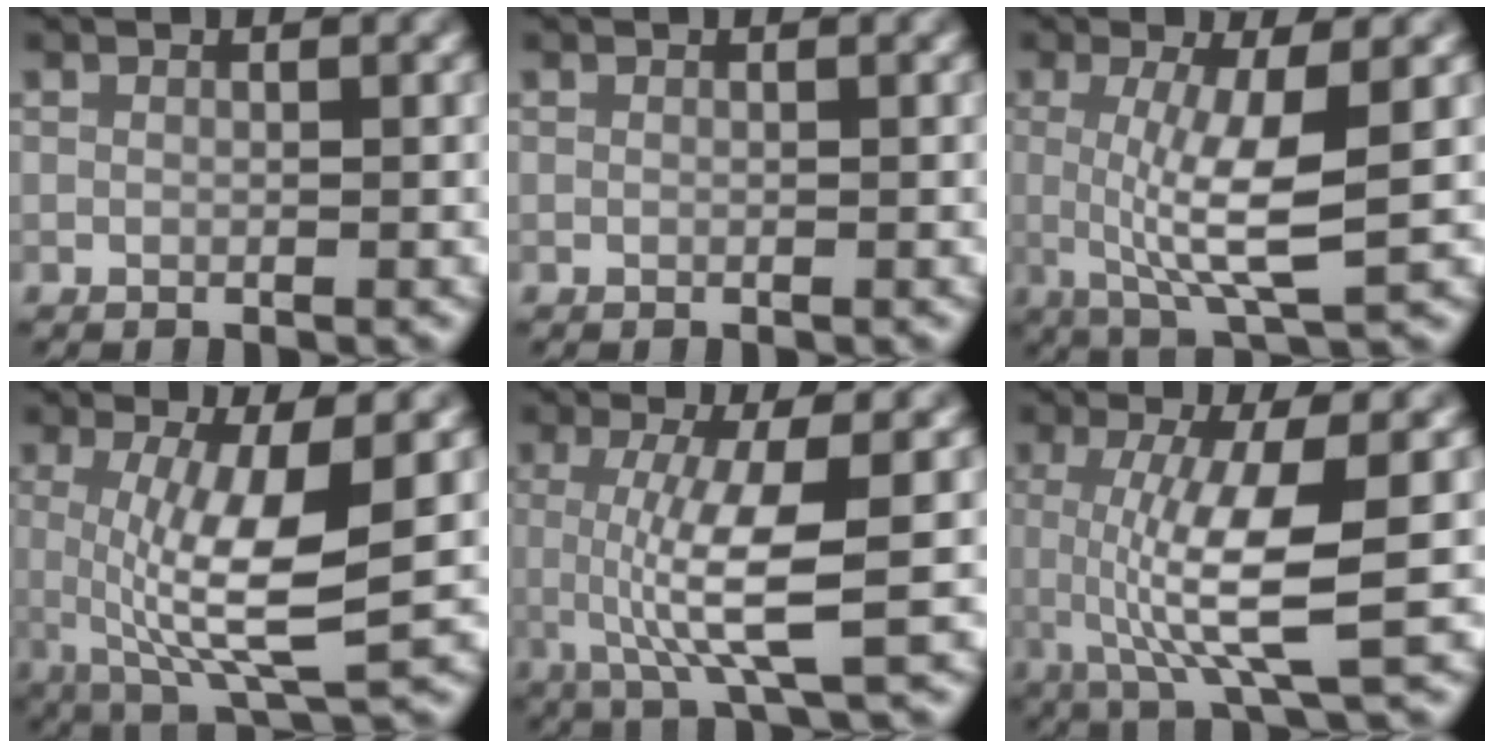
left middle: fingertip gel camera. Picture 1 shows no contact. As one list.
[{"total": 0.0}, {"total": 6.4, "force": [-0.1, 1.4, 6.2], "torque": [-0.115, -0.006, 0.000]}, {"total": 8.4, "force": [-0.2, 2.2, 8.1], "torque": [-0.145, -0.009, 0.003]}, {"total": 6.5, "force": [-0.2, 1.4, 6.3], "torque": [-0.118, -0.004, -0.003]}, {"total": 7.4, "force": [-0.2, 1.7, 7.2], "torque": [-0.128, -0.006, -0.001]}]